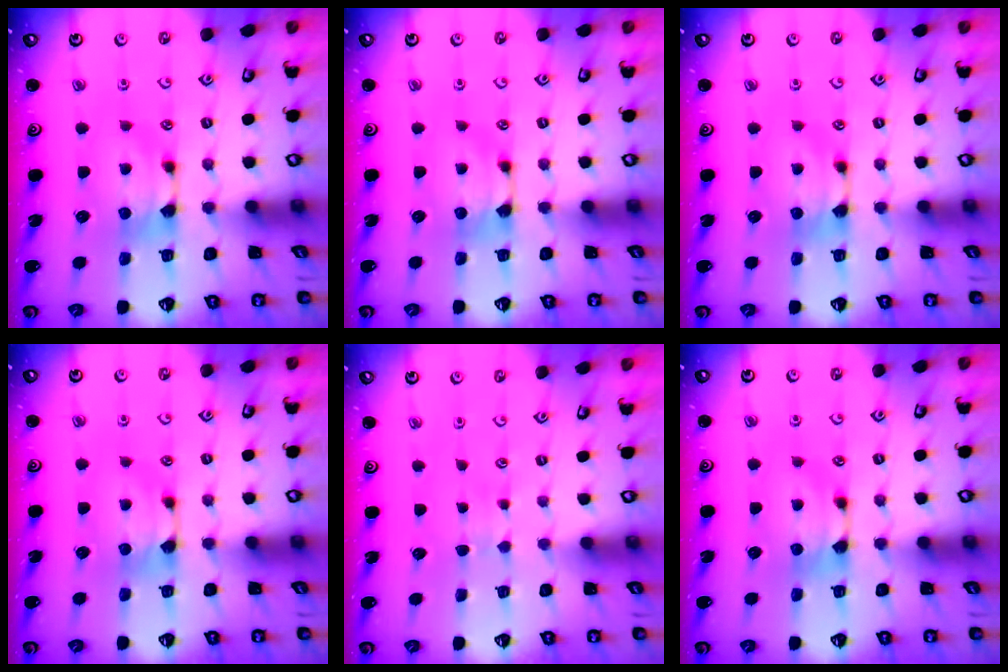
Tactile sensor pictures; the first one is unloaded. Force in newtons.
{"total": 0.0}
{"total": 0.0}
{"total": 0.0}
{"total": 3.4, "press": 3.4, "slide": 0.3}
{"total": 0.0}